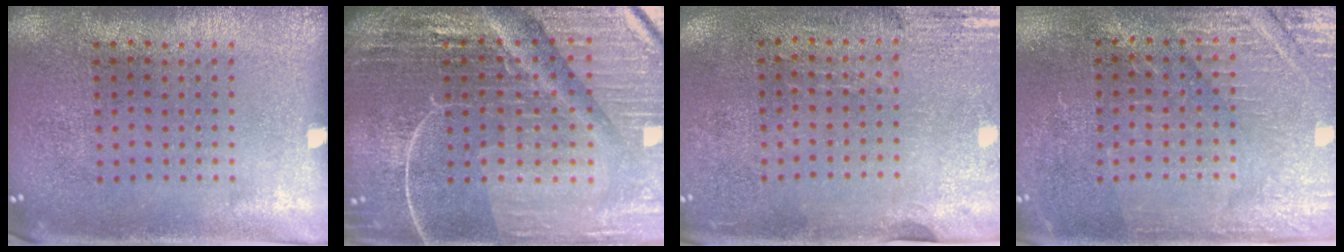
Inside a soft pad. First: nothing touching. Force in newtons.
{"total": 6.9, "press": 6.1, "slide": 3.3}
{"total": 2.9, "press": 2.5, "slide": 1.5}
{"total": 2.9, "press": 2.9, "slide": 0.4}